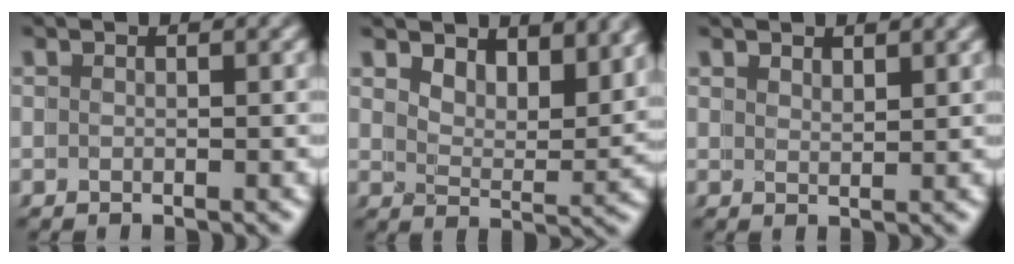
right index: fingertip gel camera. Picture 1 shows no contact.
{"total": 3.4, "force": [3.4, -0.4, 0.1], "torque": [-0.003, -0.012, 0.056]}
{"total": 1.9, "force": [1.7, -0.8, -0.6], "torque": [0.010, -0.007, 0.037]}